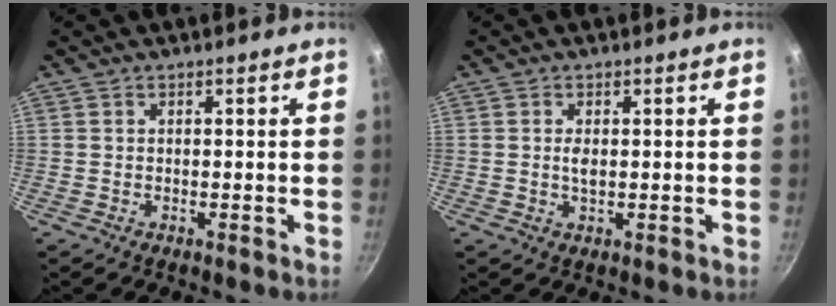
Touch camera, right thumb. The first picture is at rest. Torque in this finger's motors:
{"motor_torque": [0.61, 0.28, 0.36, -0.08, 0.04]}